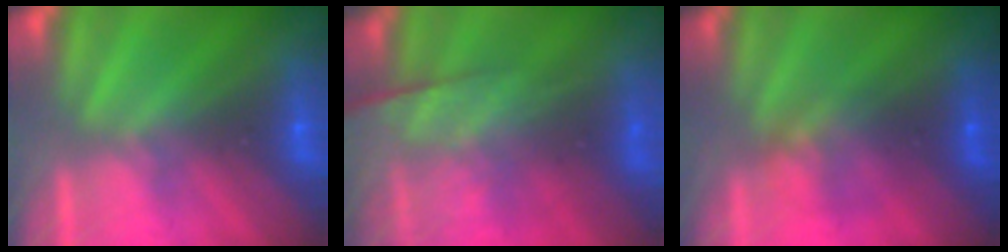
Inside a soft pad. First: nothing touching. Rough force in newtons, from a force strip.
{"total": 9.0}
{"total": 1.6}